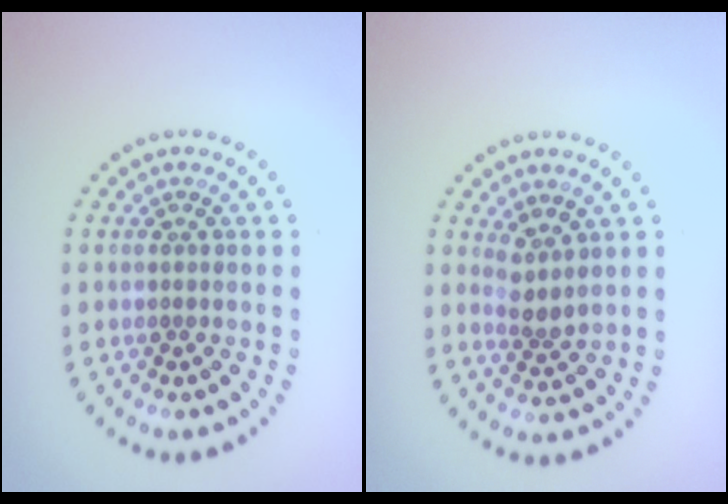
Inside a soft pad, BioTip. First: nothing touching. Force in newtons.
{"total": 2.1, "press": 1.6, "slide": 1.4}